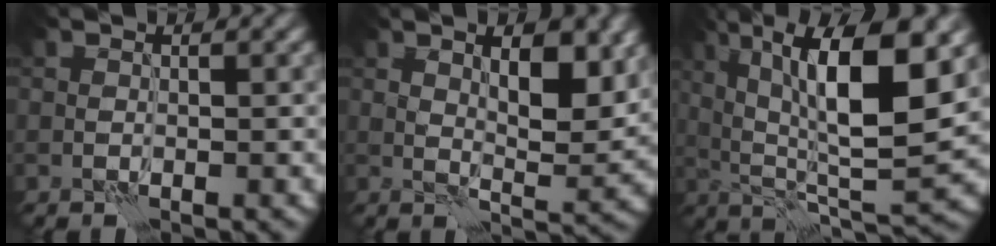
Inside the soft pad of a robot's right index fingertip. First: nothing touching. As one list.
[{"total": 5.9, "force": [2.1, 2.0, 5.1], "torque": [-0.072, 0.000, 0.035]}, {"total": 11.9, "force": [3.6, 3.3, 10.9], "torque": [-0.180, 0.004, 0.065]}]